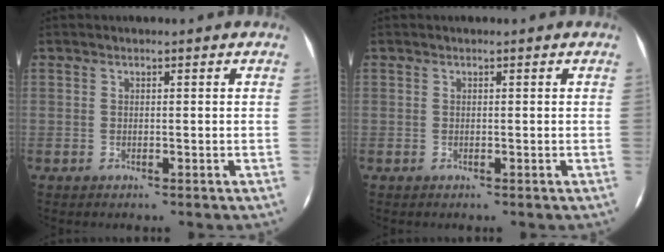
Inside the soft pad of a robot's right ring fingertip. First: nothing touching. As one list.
[{"total": 0.0}]